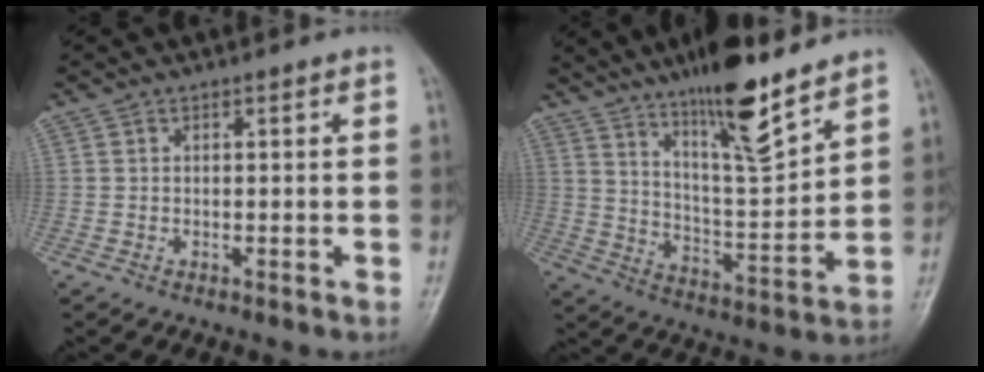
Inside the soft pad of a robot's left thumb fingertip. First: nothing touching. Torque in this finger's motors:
{"motor_torque": [2.21, 0.61, 1.52, -1.25, 0.38]}